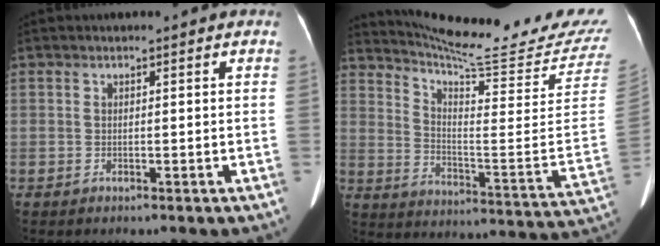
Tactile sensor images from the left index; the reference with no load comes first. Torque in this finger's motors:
{"motor_torque": [-0.21, -1.10, -0.05, 0.01]}